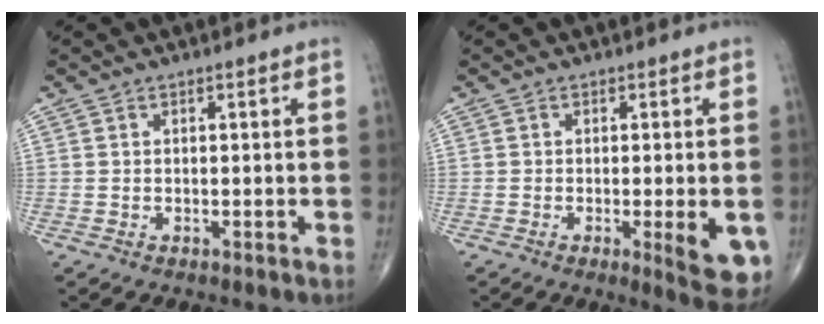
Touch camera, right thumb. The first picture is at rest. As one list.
[{"total": 8.2, "force": [-2.2, 2.2, 7.6], "torque": [-0.086, -0.015, -0.026]}]